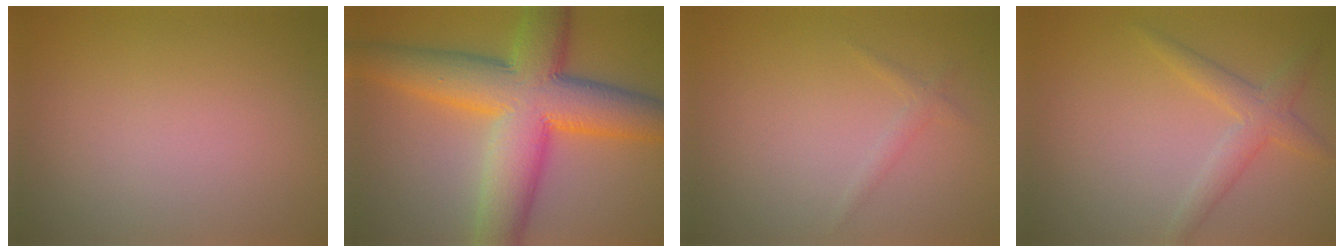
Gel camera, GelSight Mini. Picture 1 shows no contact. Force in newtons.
{"total": 12.5, "press": 12.5, "slide": 0.2}
{"total": 0.9, "press": 0.9, "slide": 0.1}
{"total": 2.6, "press": 2.6, "slide": 0.1}